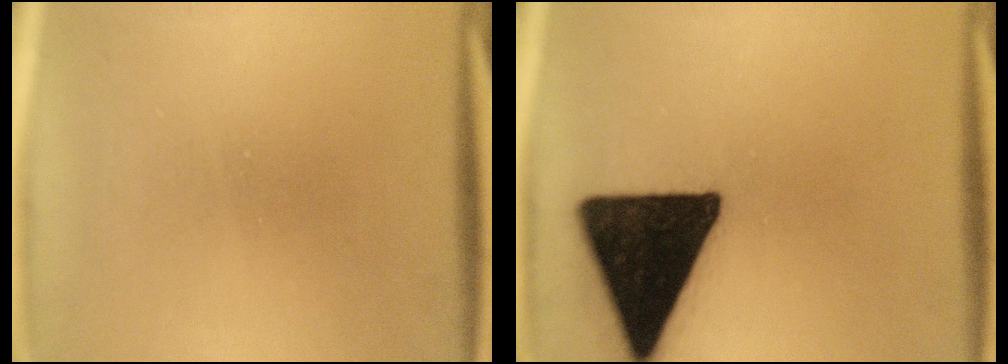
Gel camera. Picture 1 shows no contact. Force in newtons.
{"total": 19.7}